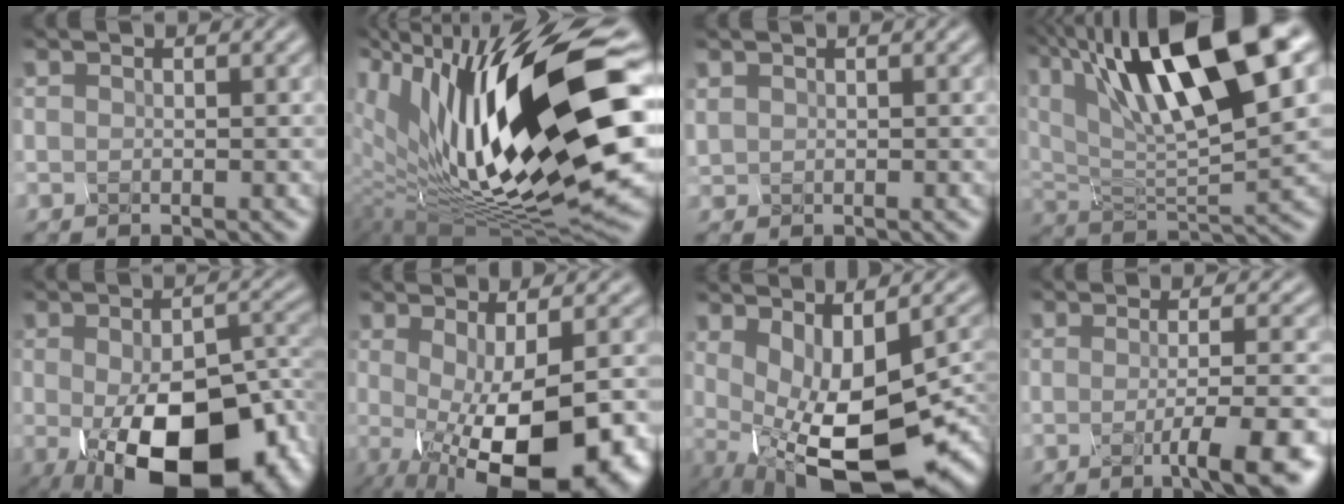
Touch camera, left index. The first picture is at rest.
{"total": 16.4, "force": [4.8, 5.9, 14.5], "torque": [-0.265, -0.003, 0.098]}
{"total": 1.0, "force": [0.5, -0.4, -0.7], "torque": [0.001, 0.002, 0.024]}
{"total": 14.7, "force": [7.7, 4.2, 11.8], "torque": [-0.228, 0.013, 0.146]}
{"total": 16.1, "force": [-6.4, 7.7, 12.6], "torque": [-0.187, -0.035, -0.075]}
{"total": 13.4, "force": [-4.1, 5.0, 11.7], "torque": [-0.175, -0.037, -0.026]}
{"total": 13.1, "force": [-3.0, 5.0, 11.7], "torque": [-0.197, -0.041, -0.013]}
{"total": 6.9, "force": [-2.4, 1.3, 6.3], "torque": [-0.084, -0.013, -0.024]}